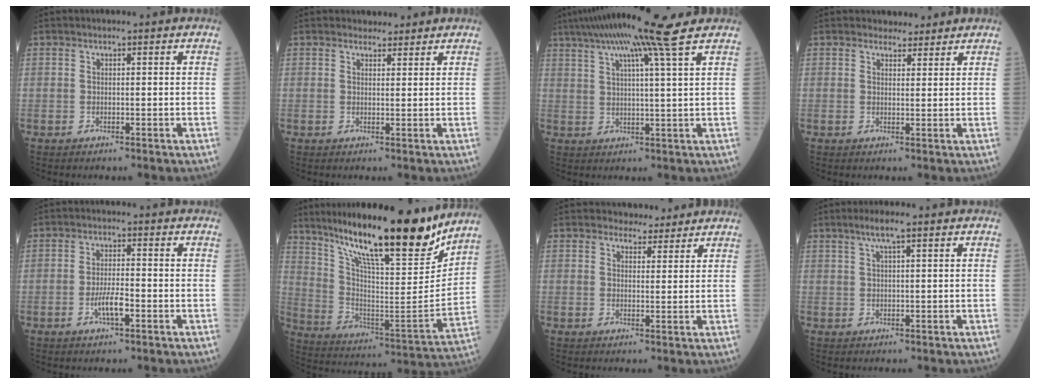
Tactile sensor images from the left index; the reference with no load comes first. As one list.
[{"total": 2.3, "force": [2.1, 1.0, 0.1], "torque": [-0.002, 0.003, 0.030]}, {"total": 12.7, "force": [9.2, -1.6, 8.5], "torque": [-0.143, 0.020, 0.131]}, {"total": 2.8, "force": [2.5, 1.2, 0.2], "torque": [-0.004, 0.003, 0.035]}, {"total": 3.7, "force": [-1.5, 0.7, 3.3], "torque": [-0.068, 0.000, -0.029]}, {"total": 23.4, "force": [19.2, 2.4, 13.2], "torque": [-0.229, -0.040, 0.305]}, {"total": 3.8, "force": [3.4, 1.6, 0.3], "torque": [-0.005, 0.002, 0.043]}, {"total": 3.0, "force": [1.9, 0.0, 2.4], "torque": [-0.053, 0.008, 0.037]}]